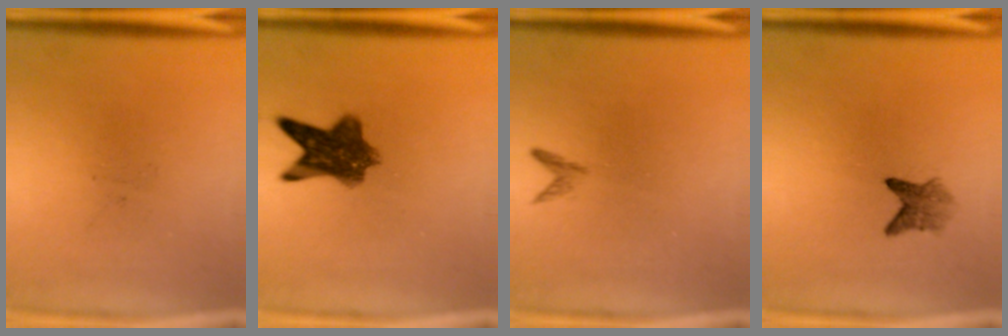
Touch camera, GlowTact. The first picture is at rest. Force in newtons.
{"total": 8.2}
{"total": 0.8}
{"total": 2.7}